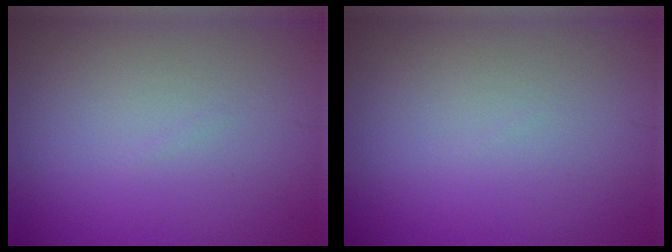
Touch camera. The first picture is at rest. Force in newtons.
{"total": 0.0}